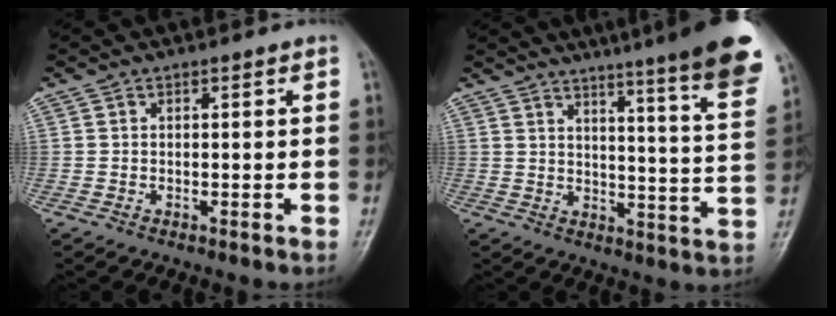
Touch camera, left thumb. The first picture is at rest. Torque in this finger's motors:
{"motor_torque": [2.93, 1.10, 1.50, -1.27, 0.09]}